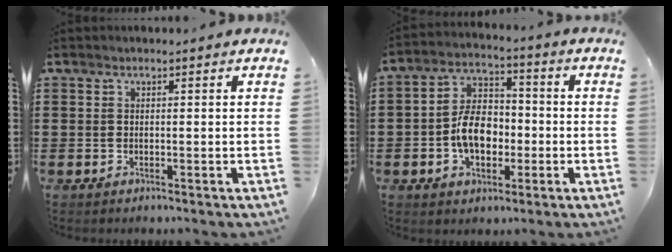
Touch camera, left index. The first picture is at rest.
{"total": 8.0, "force": [-1.8, 5.3, 5.7], "torque": [-0.116, 0.009, -0.039]}